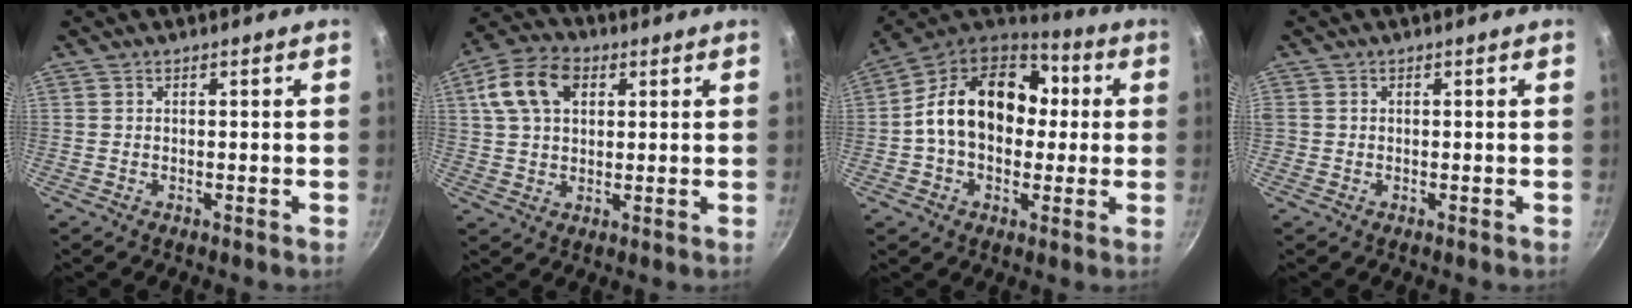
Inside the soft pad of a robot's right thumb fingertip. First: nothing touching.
{"total": 11.4, "force": [3.7, 7.6, 7.6], "torque": [-0.135, 0.014, 0.060]}
{"total": 19.2, "force": [1.0, 13.5, 13.6], "torque": [-0.197, 0.040, 0.008]}
{"total": 1.2, "force": [0.1, 1.1, 0.4], "torque": [-0.002, 0.002, 0.001]}